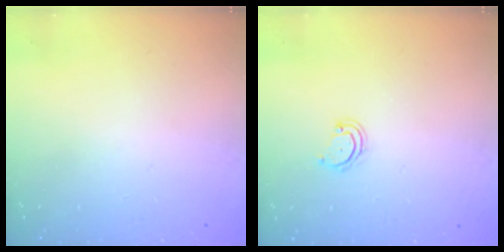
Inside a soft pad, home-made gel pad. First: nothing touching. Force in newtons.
{"total": 4.0, "press": 3.9, "slide": 0.4}